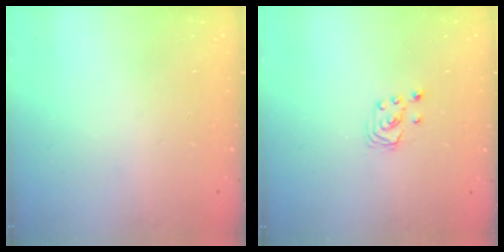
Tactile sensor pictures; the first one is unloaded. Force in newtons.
{"total": 2.7, "press": 2.7, "slide": 0.3}